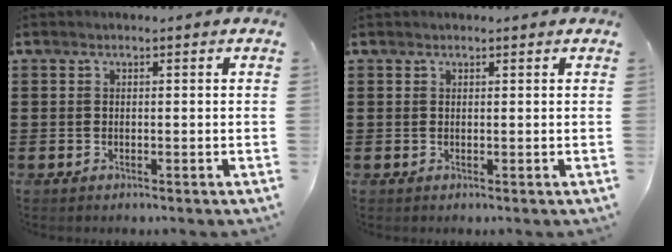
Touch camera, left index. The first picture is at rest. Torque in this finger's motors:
{"motor_torque": [0.37, 0.35, 0.14, 0.03]}